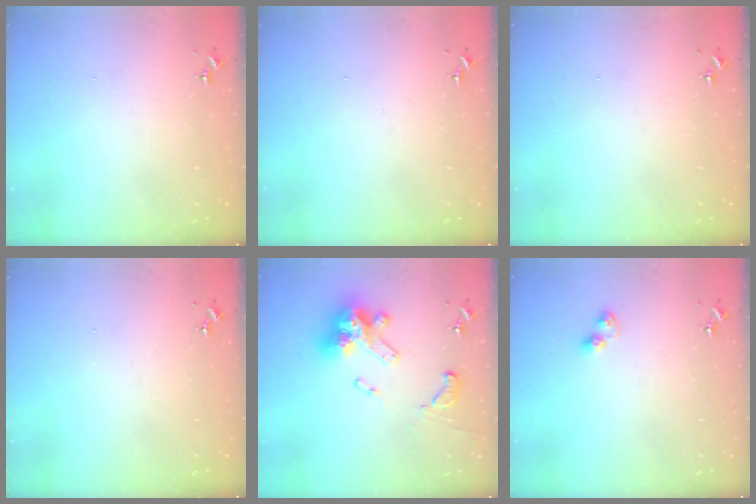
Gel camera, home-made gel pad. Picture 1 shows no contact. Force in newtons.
{"total": 0.0}
{"total": 0.0}
{"total": 0.0}
{"total": 19.0, "press": 18.9, "slide": 1.8}
{"total": 4.5, "press": 4.5, "slide": 0.4}